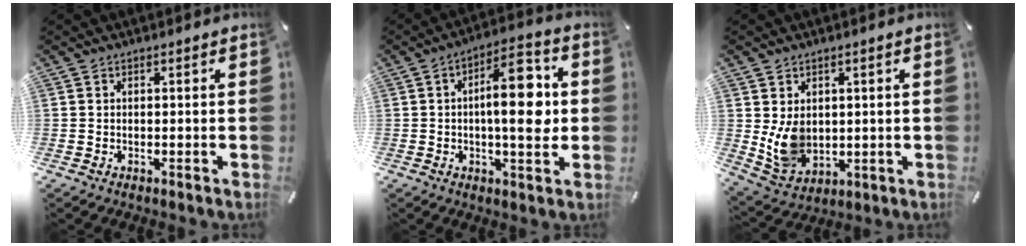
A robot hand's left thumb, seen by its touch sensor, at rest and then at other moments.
{"total": 15.3, "force": [1.1, 5.8, 14.1], "torque": [-0.204, -0.001, 0.011]}
{"total": 8.4, "force": [1.2, 7.0, 4.5], "torque": [-0.098, -0.010, 0.022]}